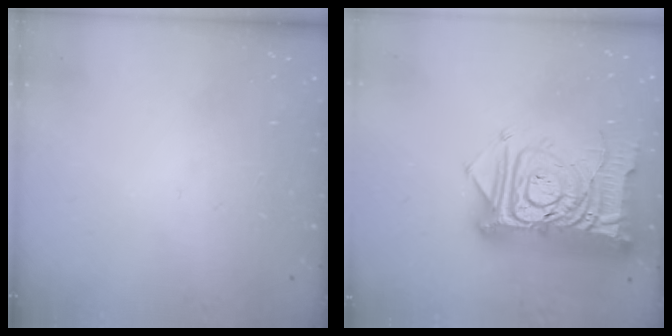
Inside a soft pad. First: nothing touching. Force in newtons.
{"total": 24.5, "press": 24.3, "slide": 2.7}